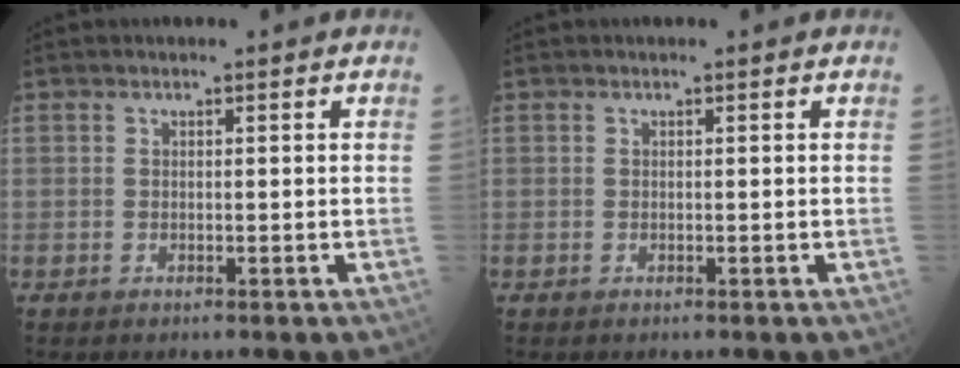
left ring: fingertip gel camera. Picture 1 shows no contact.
{"total": 0.0}